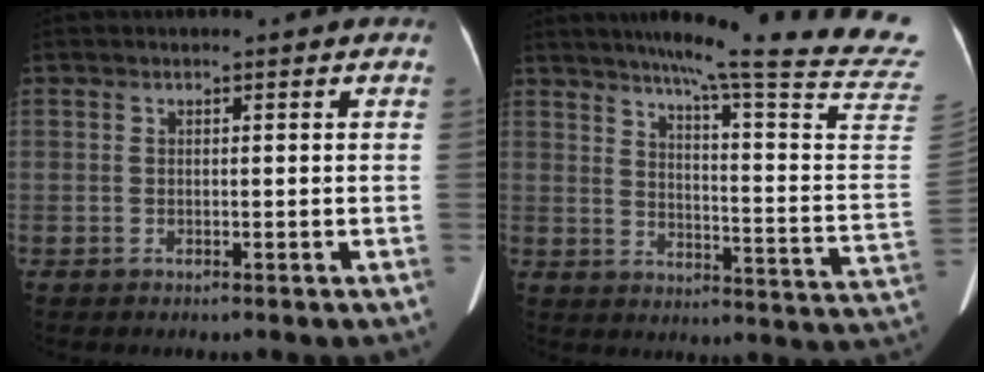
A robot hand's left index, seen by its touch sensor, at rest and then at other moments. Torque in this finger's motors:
{"motor_torque": [-0.13, -0.74, -0.02, 0.01]}